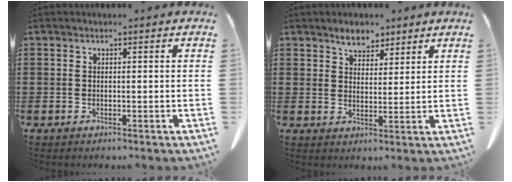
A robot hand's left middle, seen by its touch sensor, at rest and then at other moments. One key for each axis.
{"total": 4.3, "fx": 3.6, "fy": 2.1, "fz": 1.1, "tx": -0.024, "ty": -0.003, "tz": 0.068}